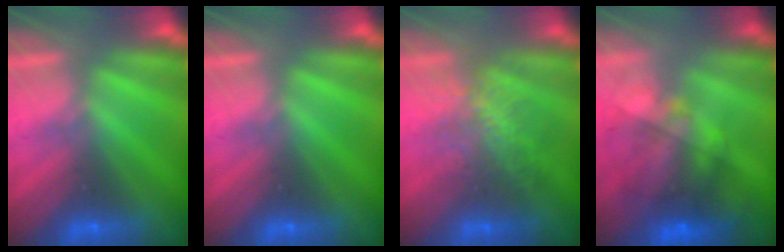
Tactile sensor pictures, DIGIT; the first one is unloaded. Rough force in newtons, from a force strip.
{"total": 0.0}
{"total": 2.8}
{"total": 6.9}